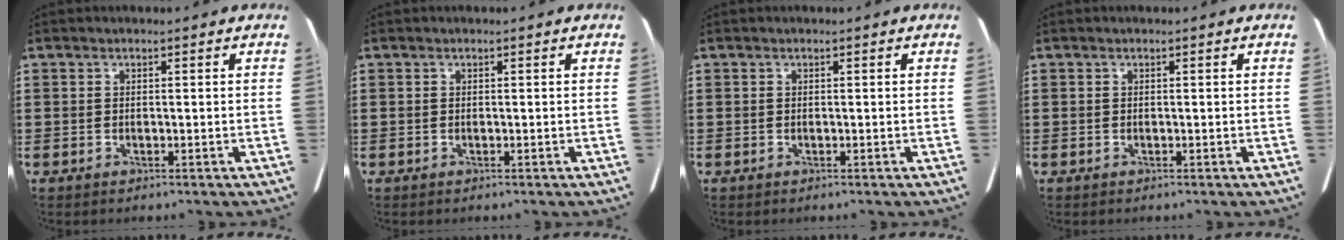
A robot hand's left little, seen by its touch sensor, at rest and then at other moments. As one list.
[{"total": 0.0}, {"total": 0.0}, {"total": 0.0}]